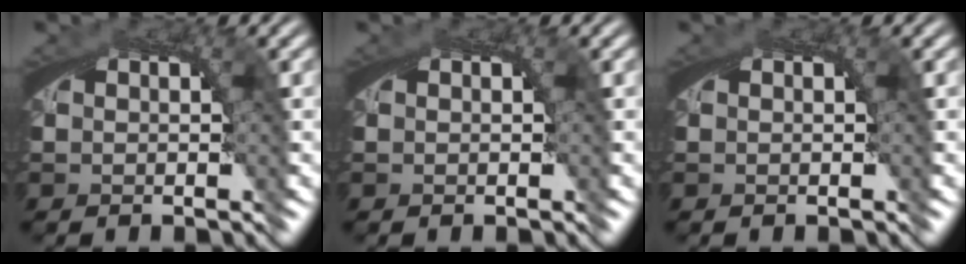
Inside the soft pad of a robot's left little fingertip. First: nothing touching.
{"total": 0.0}
{"total": 0.0}